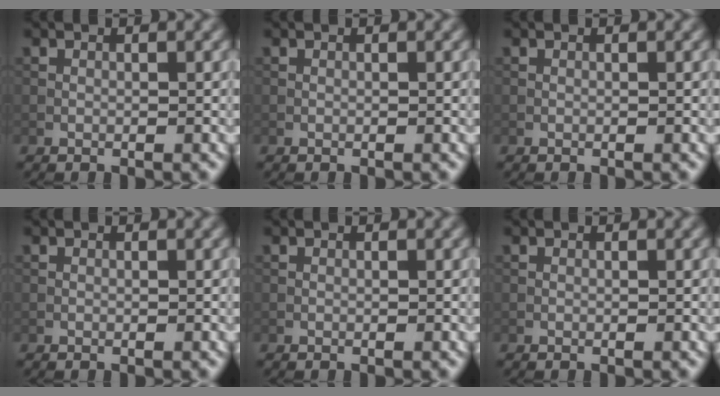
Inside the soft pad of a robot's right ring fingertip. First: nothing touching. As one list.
[{"total": 0.0}, {"total": 0.0}, {"total": 0.0}, {"total": 0.0}, {"total": 0.0}]